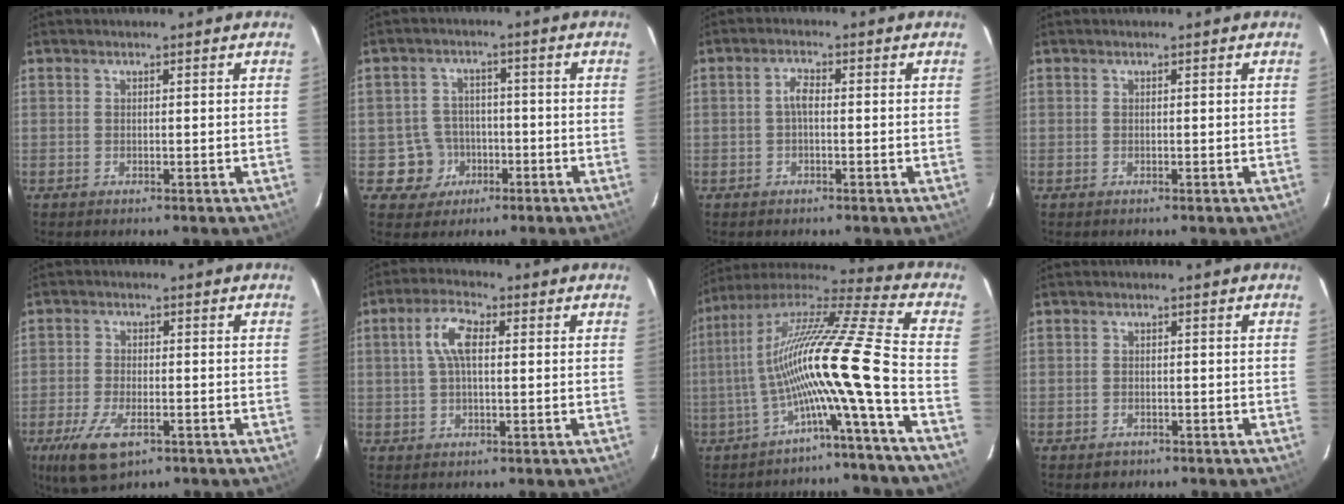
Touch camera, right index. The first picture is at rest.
{"total": 6.3, "force": [-2.4, 5.8, 0.3], "torque": [-0.021, 0.026, -0.030]}
{"total": 2.2, "force": [-0.3, 0.9, 1.9], "torque": [-0.041, 0.009, -0.006]}
{"total": 0.0}
{"total": 9.3, "force": [-5.0, 4.1, 6.7], "torque": [-0.158, -0.026, -0.090]}
{"total": 6.0, "force": [1.0, 2.5, 5.3], "torque": [-0.107, 0.016, 0.018]}
{"total": 16.6, "force": [-6.0, -2.3, 15.3], "torque": [-0.236, -0.022, -0.115]}
{"total": 1.8, "force": [-1.2, 1.4, 0.3], "torque": [-0.008, 0.002, -0.012]}